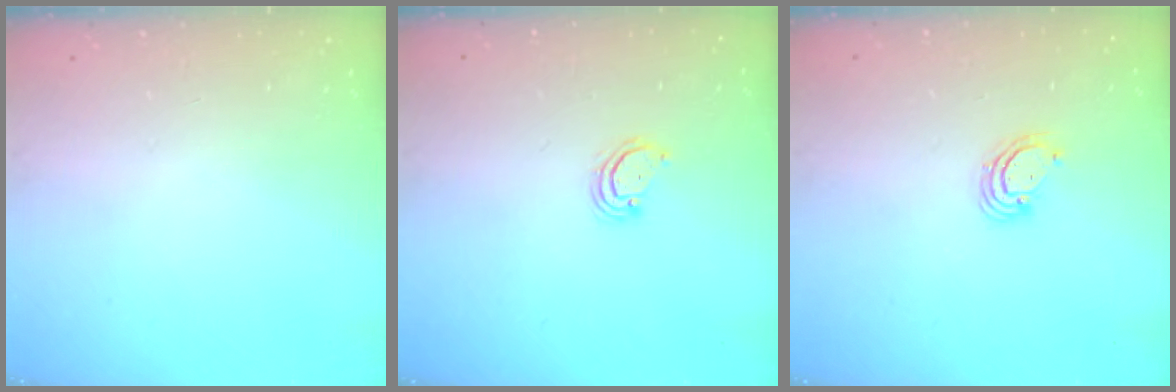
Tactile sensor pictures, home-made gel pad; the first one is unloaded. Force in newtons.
{"total": 2.8, "press": 2.8, "slide": 0.2}
{"total": 3.5, "press": 3.5, "slide": 0.2}